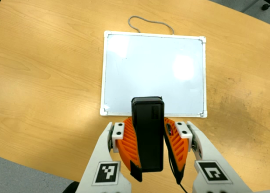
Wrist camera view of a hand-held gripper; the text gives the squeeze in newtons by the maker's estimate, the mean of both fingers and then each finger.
{"total": 8.9, "left": 7.6, "right": 10.3}